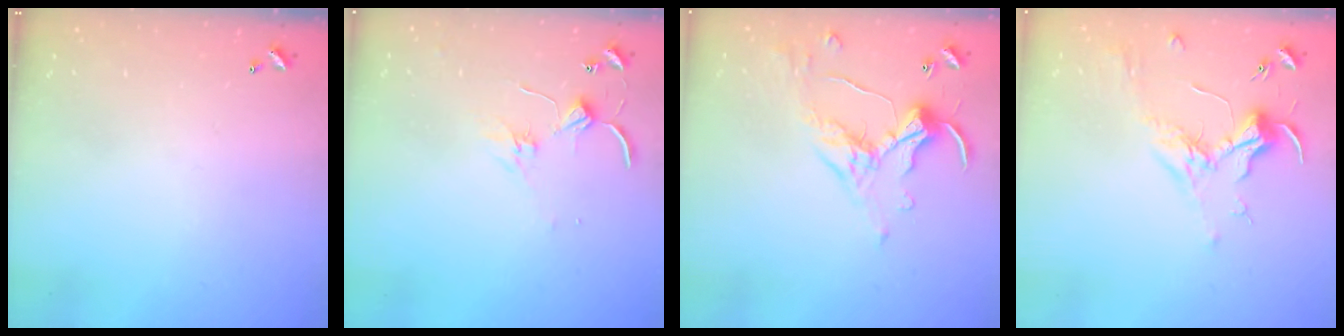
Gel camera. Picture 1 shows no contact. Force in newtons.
{"total": 1.4, "press": 1.3, "slide": 0.2}
{"total": 1.1, "press": 1.1, "slide": 0.1}
{"total": 1.8, "press": 1.7, "slide": 0.6}